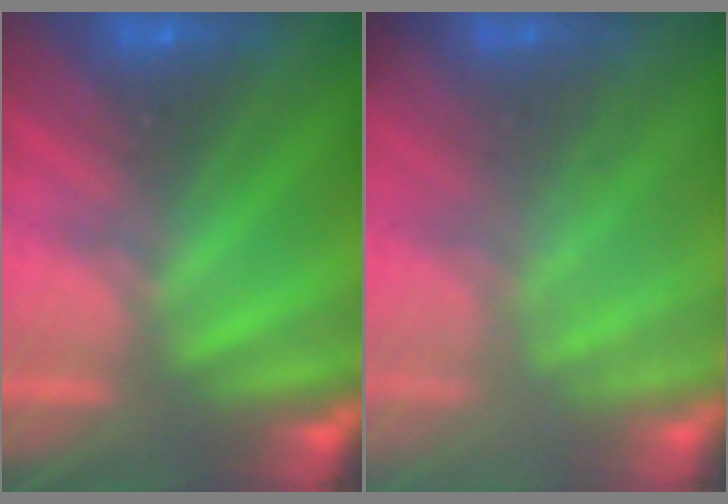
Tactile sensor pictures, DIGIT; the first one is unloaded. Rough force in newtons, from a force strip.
{"total": 2.7}